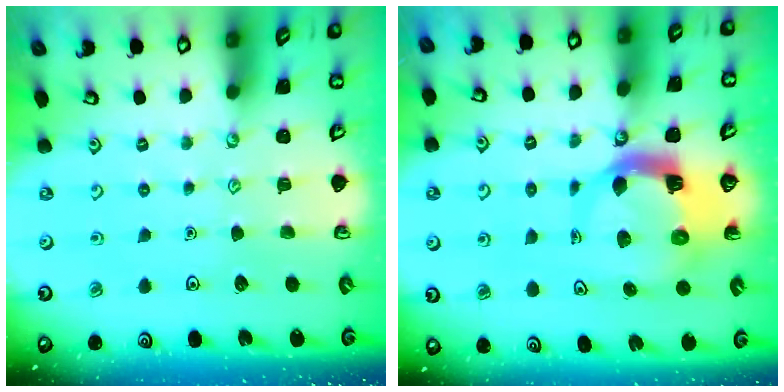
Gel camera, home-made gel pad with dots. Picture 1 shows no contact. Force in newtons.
{"total": 7.1, "press": 7.1, "slide": 1.0}